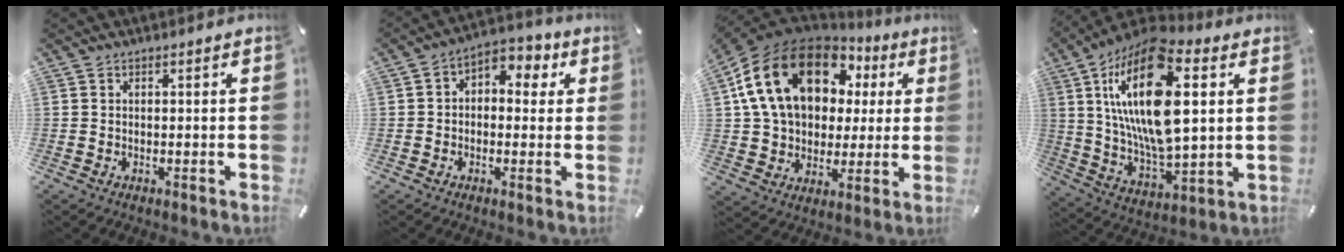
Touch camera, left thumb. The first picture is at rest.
{"total": 4.8, "force": [-0.3, 4.0, 2.7], "torque": [-0.035, 0.006, -0.012]}
{"total": 21.2, "force": [7.5, 15.2, 12.7], "torque": [-0.260, -0.015, 0.133]}
{"total": 24.5, "force": [7.5, 12.2, 19.8], "torque": [-0.411, -0.023, 0.122]}